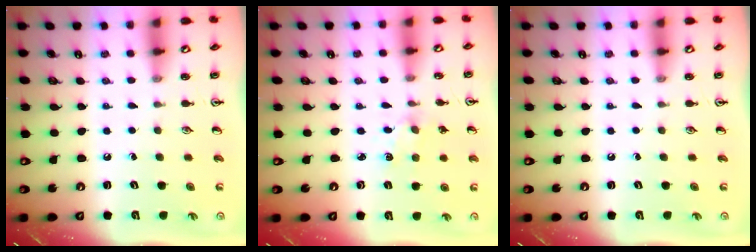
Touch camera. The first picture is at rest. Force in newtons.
{"total": 2.0, "press": 2.0, "slide": 0.3}
{"total": 0.0}